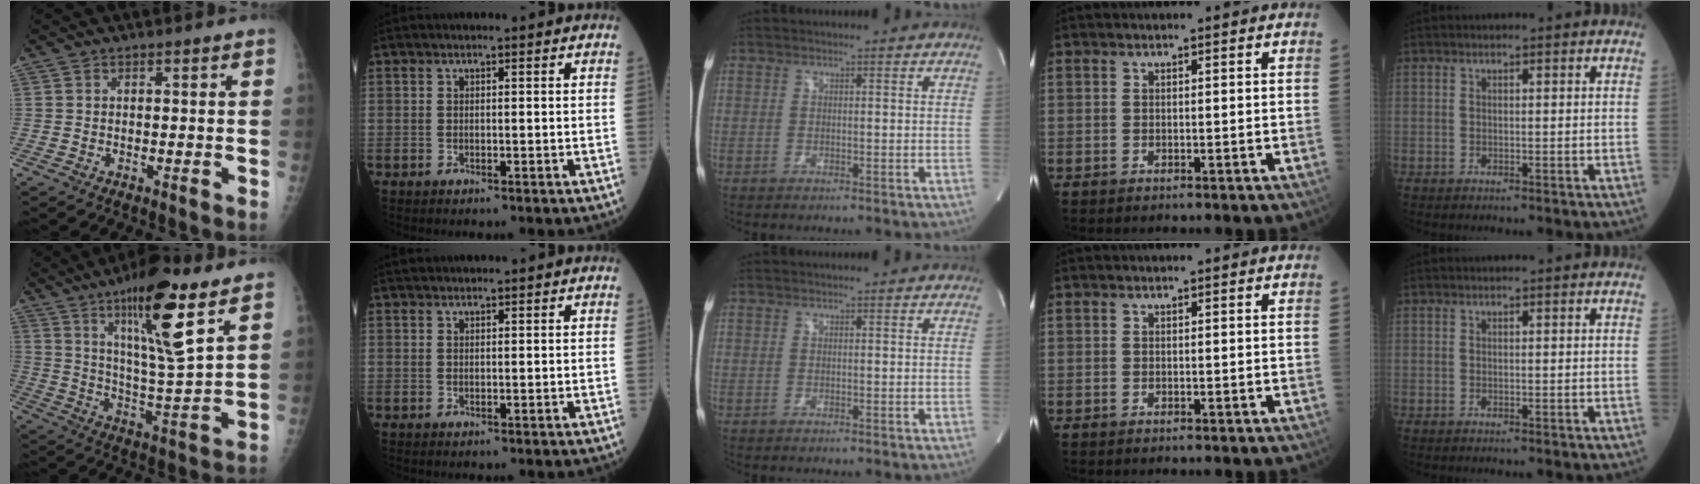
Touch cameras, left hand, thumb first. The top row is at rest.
{"thumb": {"total": 16.1, "force": [9.0, 2.5, 13.2], "torque": [-0.215, -0.056, 0.156]}, "index": {"total": 1.8, "force": [1.7, 0.2, 0.5], "torque": [-0.006, 0.024, 0.031]}}